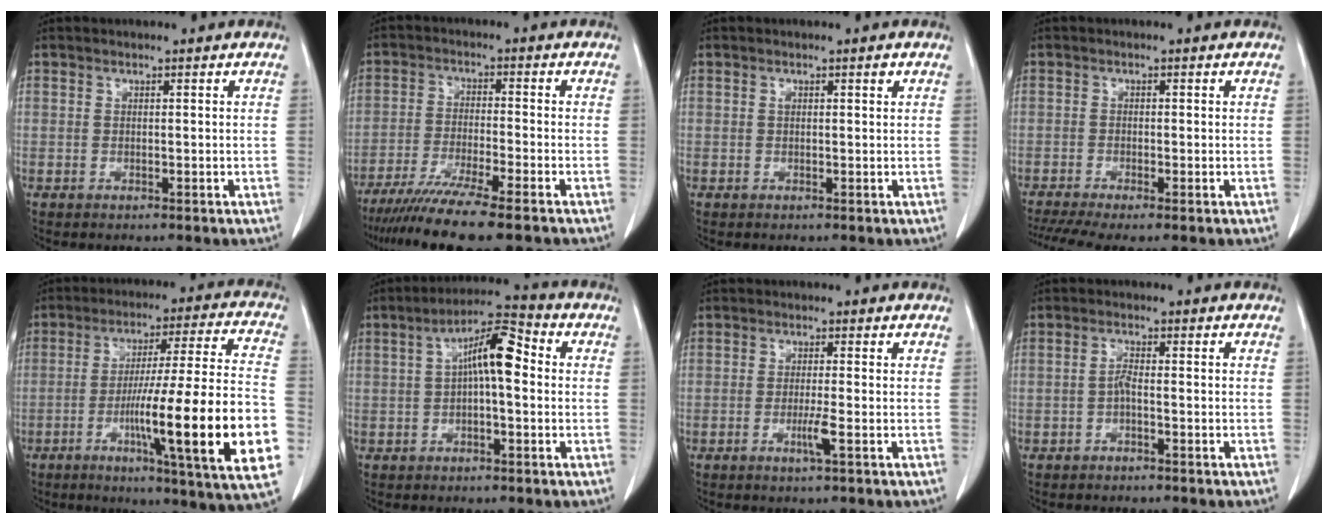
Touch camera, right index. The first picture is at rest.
{"total": 11.9, "force": [-9.5, -0.5, 7.2], "torque": [-0.111, -0.032, -0.153]}
{"total": 1.0, "force": [0.5, 0.4, 0.8], "torque": [-0.012, 0.009, 0.011]}
{"total": 5.5, "force": [-3.8, 0.5, 4.0], "torque": [-0.073, -0.008, -0.068]}
{"total": 23.2, "force": [-6.2, 0.1, 22.3], "torque": [-0.300, -0.009, -0.093]}
{"total": 8.2, "force": [0.7, 2.1, 7.9], "torque": [-0.136, 0.032, 0.006]}
{"total": 2.4, "force": [-0.9, -0.4, 2.2], "torque": [-0.043, -0.004, -0.017]}
{"total": 1.6, "force": [-0.7, 0.2, 1.4], "torque": [-0.026, 0.004, -0.013]}